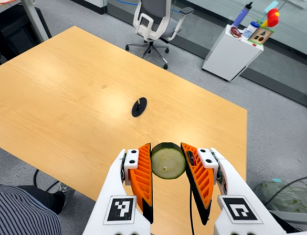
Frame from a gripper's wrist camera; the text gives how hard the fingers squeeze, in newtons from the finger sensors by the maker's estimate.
{"total": 9.3, "left": 9.0, "right": 9.6}